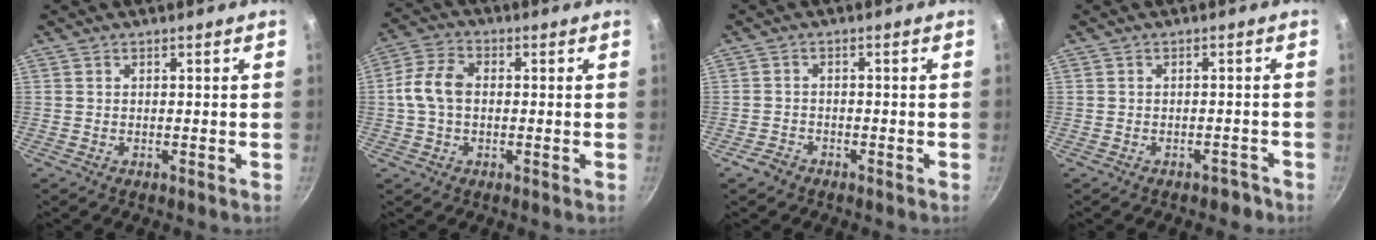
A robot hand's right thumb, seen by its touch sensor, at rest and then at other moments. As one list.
[{"total": 7.8, "force": [0.1, 5.3, 5.7], "torque": [-0.110, 0.023, -0.008]}, {"total": 2.5, "force": [-1.8, 1.5, 0.7], "torque": [-0.012, 0.021, -0.032]}, {"total": 2.2, "force": [-1.7, 1.2, 0.6], "torque": [0.013, 0.029, -0.006]}]